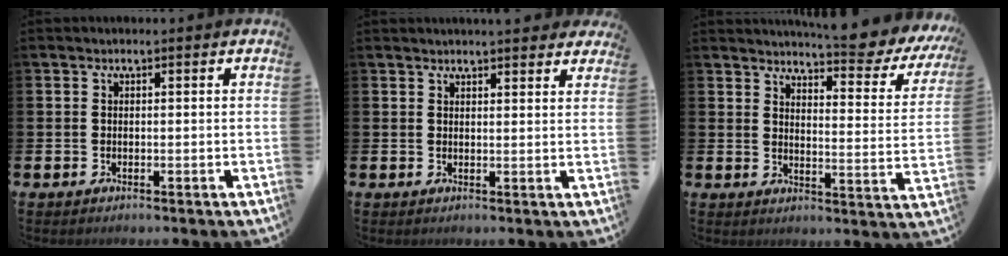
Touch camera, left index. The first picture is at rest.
{"total": 2.6, "force": [2.6, 0.1, 0.0], "torque": [-0.001, -0.013, 0.047]}
{"total": 6.0, "force": [5.7, 0.3, 1.9], "torque": [-0.037, -0.048, 0.092]}